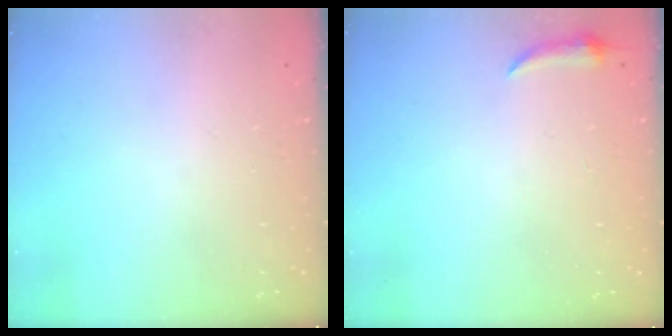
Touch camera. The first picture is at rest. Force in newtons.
{"total": 4.0, "press": 3.9, "slide": 0.8}